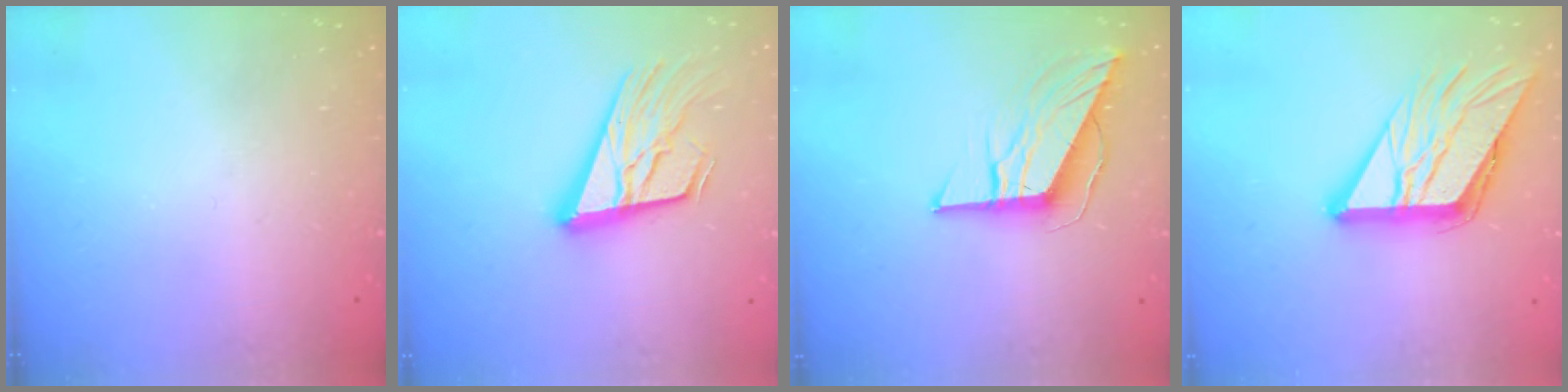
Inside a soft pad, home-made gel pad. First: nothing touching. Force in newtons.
{"total": 20.4, "press": 19.9, "slide": 4.5}
{"total": 9.6, "press": 9.6, "slide": 0.5}
{"total": 18.8, "press": 18.6, "slide": 2.2}